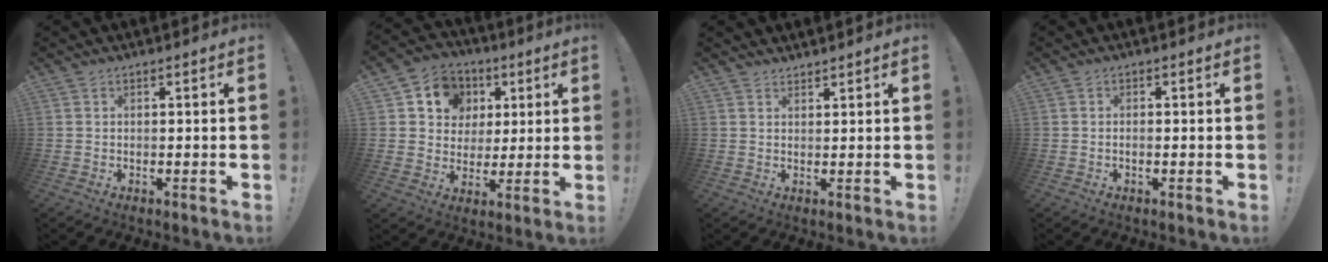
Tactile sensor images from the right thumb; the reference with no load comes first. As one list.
[{"total": 10.3, "force": [3.4, 9.2, 3.1], "torque": [-0.046, -0.015, 0.071]}, {"total": 1.5, "force": [1.4, 0.2, -0.3], "torque": [0.013, -0.012, 0.026]}, {"total": 1.0, "force": [-0.6, 0.1, 0.8], "torque": [-0.017, 0.002, -0.010]}]